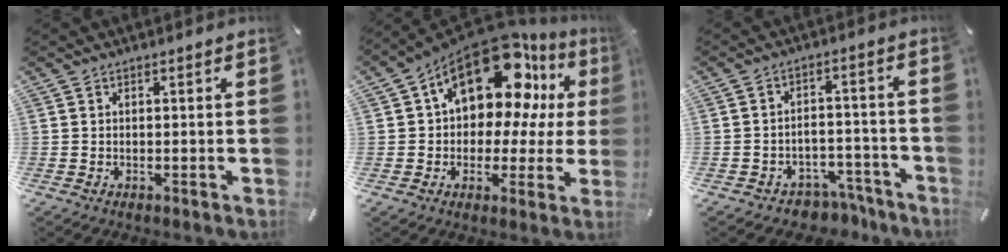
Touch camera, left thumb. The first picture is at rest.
{"total": 20.6, "force": [10.4, 11.3, 13.8], "torque": [-0.236, -0.070, 0.173]}
{"total": 5.2, "force": [-3.3, 3.9, 1.2], "torque": [-0.016, 0.025, -0.058]}